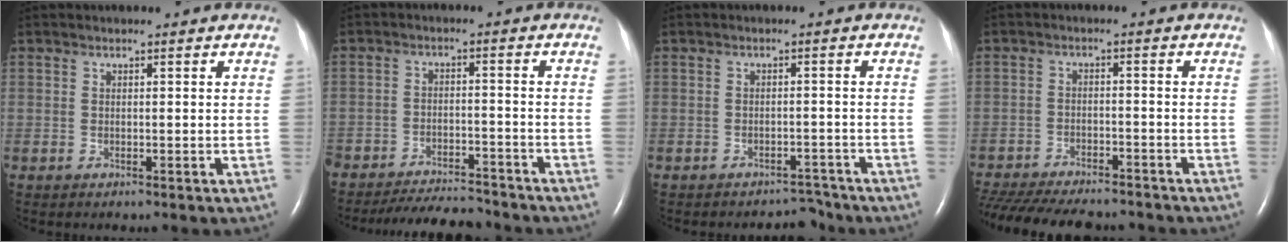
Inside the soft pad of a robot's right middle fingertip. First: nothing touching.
{"total": 11.1, "force": [-10.5, 2.0, 3.1], "torque": [-0.044, -0.008, -0.152]}
{"total": 3.1, "force": [-3.0, 0.8, -0.3], "torque": [0.006, 0.001, -0.040]}
{"total": 19.4, "force": [-16.9, 4.8, 8.1], "torque": [-0.210, -0.033, -0.243]}